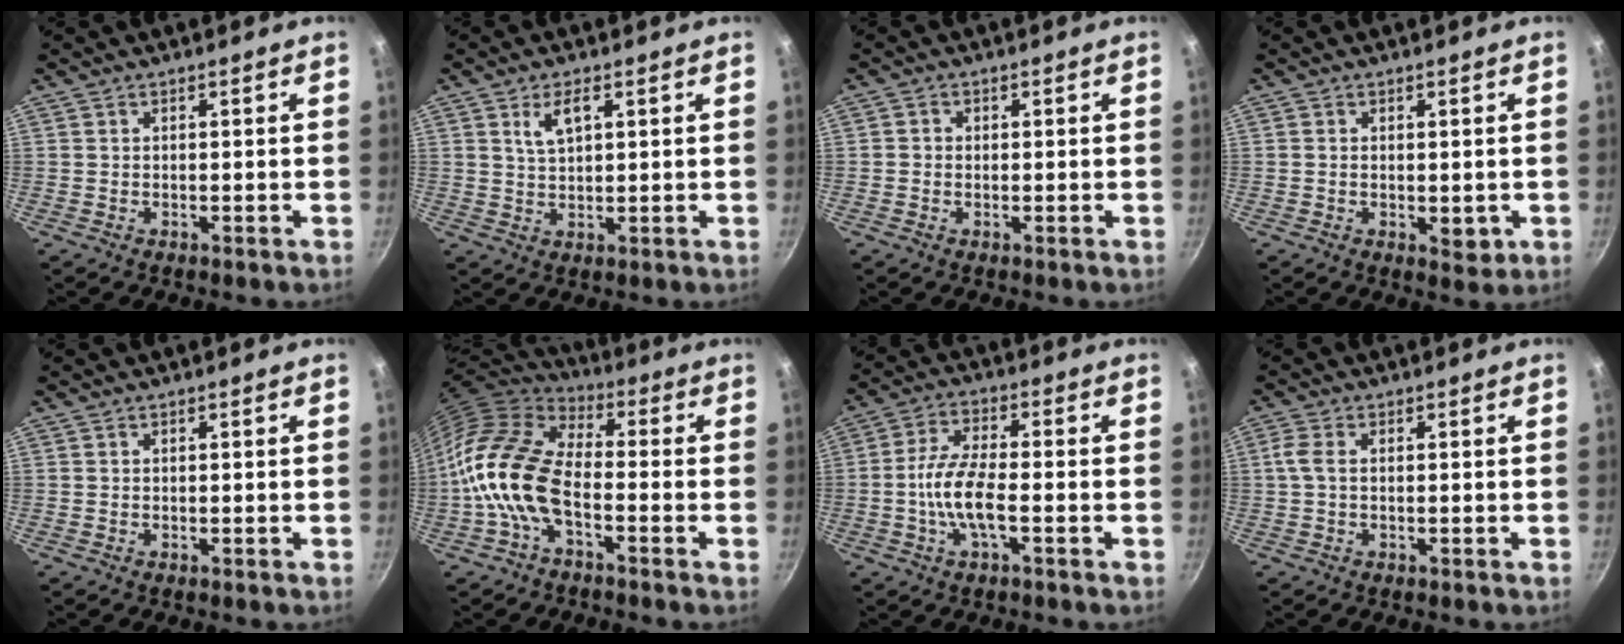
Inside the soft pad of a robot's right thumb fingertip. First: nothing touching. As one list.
[{"total": 4.5, "force": [1.9, 2.1, 3.5], "torque": [-0.058, -0.003, 0.038]}, {"total": 1.3, "force": [-0.1, 1.3, 0.5], "torque": [-0.005, 0.003, -0.005]}, {"total": 3.2, "force": [-0.4, 1.8, 2.6], "torque": [-0.037, -0.009, -0.005]}, {"total": 0.0}, {"total": 14.4, "force": [-4.2, 7.7, 11.4], "torque": [-0.208, 0.039, -0.101]}, {"total": 8.6, "force": [-2.1, 2.8, 7.9], "torque": [-0.158, 0.021, -0.051]}, {"total": 3.0, "force": [0.3, 1.7, 2.4], "torque": [-0.061, 0.007, 0.002]}]